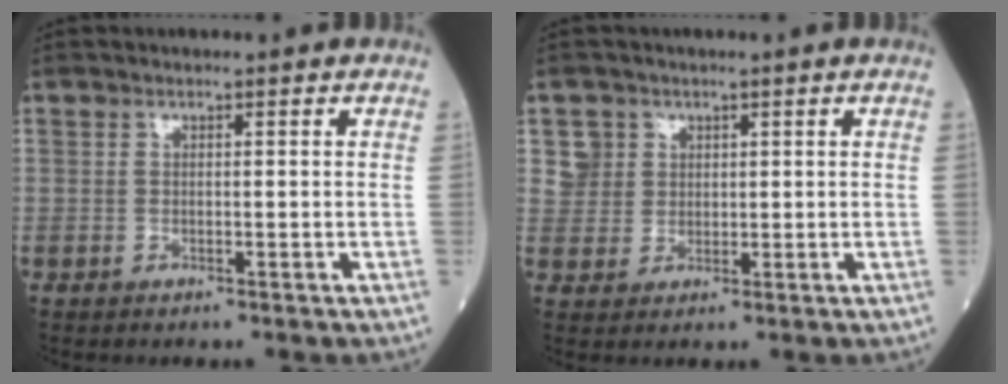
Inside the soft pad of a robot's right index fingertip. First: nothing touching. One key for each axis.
{"total": 3.5, "fx": 1.5, "fy": 3.2, "fz": -0.2, "tx": 0.014, "ty": 0.008, "tz": 0.028}